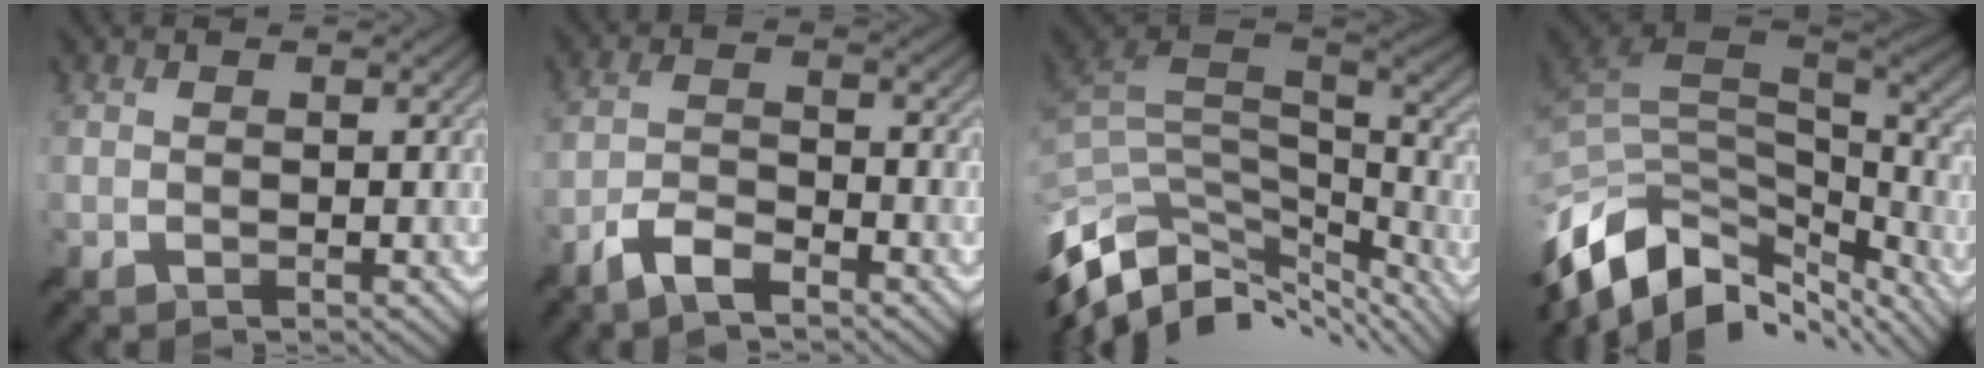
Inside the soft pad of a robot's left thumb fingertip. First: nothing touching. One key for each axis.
{"total": 4.9, "fx": -3.8, "fy": 1.3, "fz": 2.8, "tx": -0.060, "ty": -0.002, "tz": -0.083}
{"total": 12.4, "fx": -4.9, "fy": 6.8, "fz": 9.1, "tx": -0.230, "ty": -0.014, "tz": -0.075}
{"total": 14.6, "fx": -8.1, "fy": 8.3, "fz": 8.8, "tx": -0.229, "ty": -0.031, "tz": -0.130}